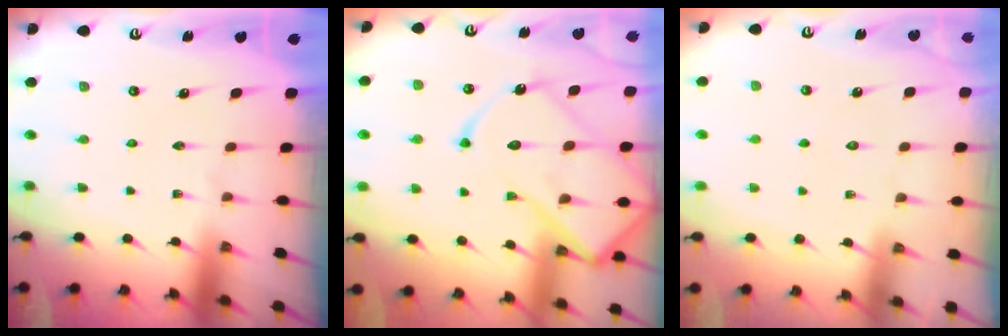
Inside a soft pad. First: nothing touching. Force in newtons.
{"total": 19.5, "press": 19.4, "slide": 1.8}
{"total": 3.3, "press": 3.3, "slide": 0.3}